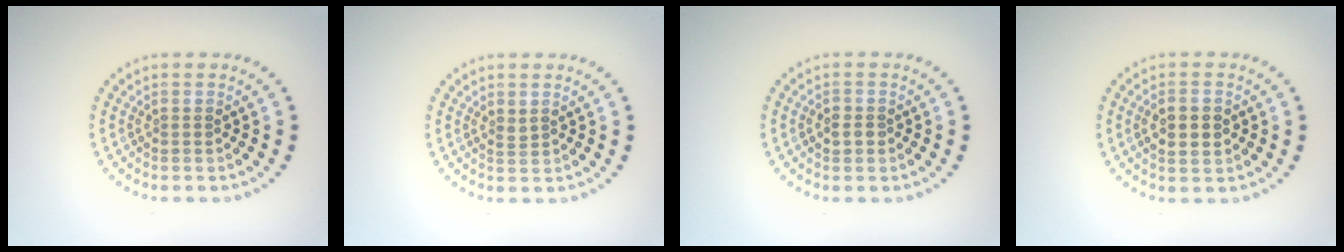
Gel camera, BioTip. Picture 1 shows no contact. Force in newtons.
{"total": 0.6, "press": 0.5, "slide": 0.3}
{"total": 1.3, "press": 1.2, "slide": 0.3}
{"total": 2.7, "press": 2.7, "slide": 0.1}